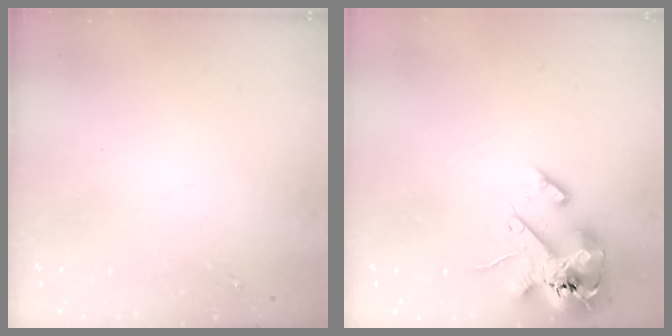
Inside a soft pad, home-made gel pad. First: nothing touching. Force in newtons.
{"total": 16.8, "press": 16.5, "slide": 2.9}